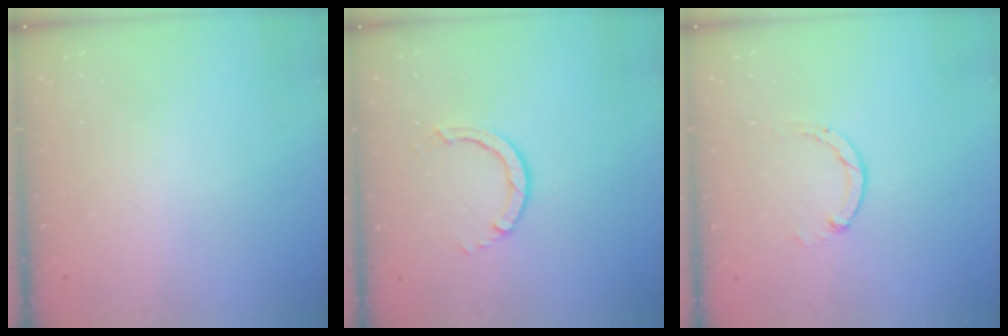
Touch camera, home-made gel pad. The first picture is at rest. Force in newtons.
{"total": 3.4, "press": 3.3, "slide": 0.5}
{"total": 1.3, "press": 1.2, "slide": 0.2}